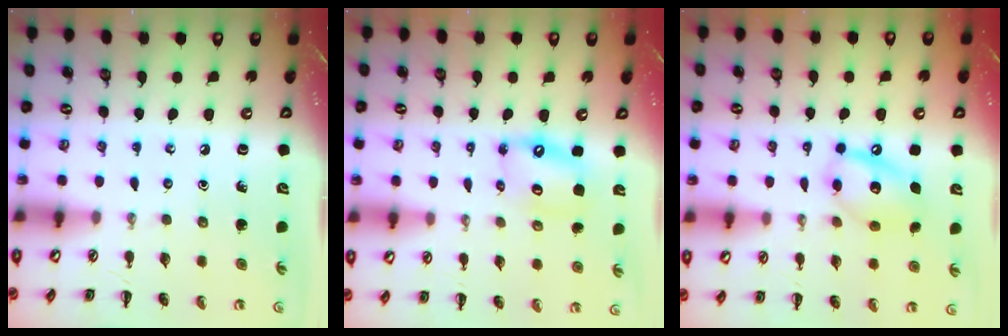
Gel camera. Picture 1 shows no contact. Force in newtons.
{"total": 10.8, "press": 10.5, "slide": 2.6}
{"total": 12.8, "press": 12.6, "slide": 2.3}